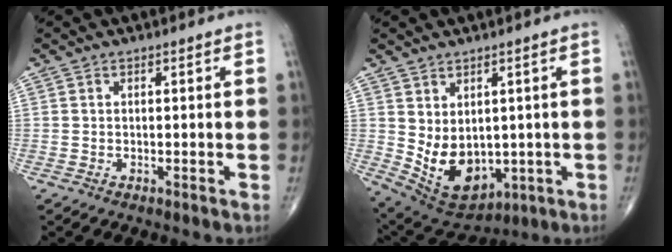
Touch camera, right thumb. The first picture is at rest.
{"total": 11.2, "force": [-0.4, 7.7, 8.2], "torque": [-0.113, -0.010, 0.030]}